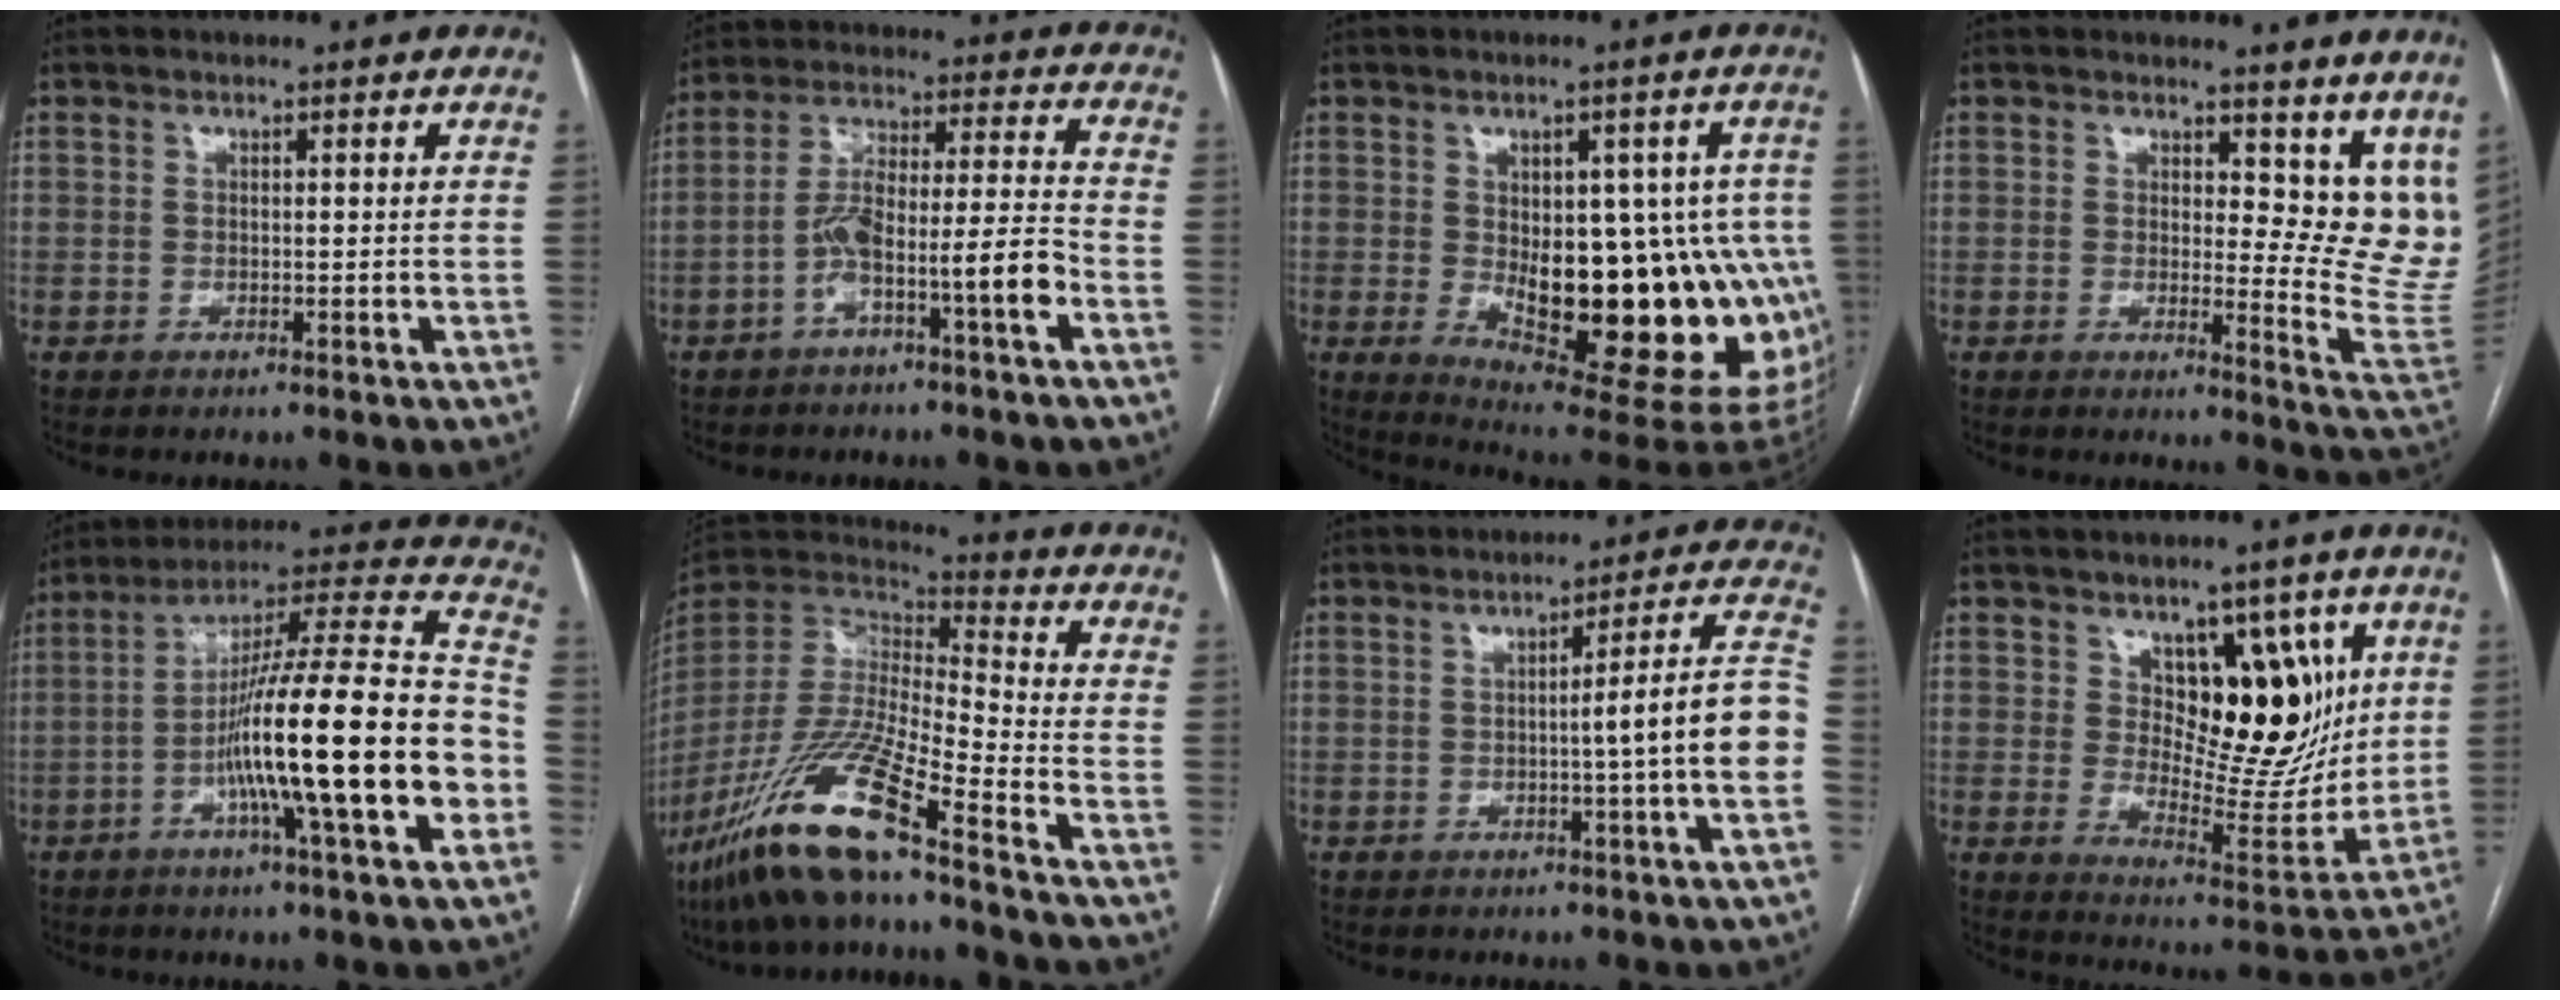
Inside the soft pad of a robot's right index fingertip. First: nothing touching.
{"total": 10.8, "force": [-4.9, 0.5, 9.6], "torque": [-0.170, 0.031, -0.085]}
{"total": 22.1, "force": [-3.3, 9.5, 19.7], "torque": [-0.195, 0.013, -0.017]}
{"total": 12.0, "force": [9.4, 4.9, 5.6], "torque": [-0.040, -0.033, 0.089]}
{"total": 24.6, "force": [-6.6, 0.7, 23.7], "torque": [-0.340, 0.002, -0.117]}
{"total": 18.8, "force": [-12.9, 0.9, 13.7], "torque": [-0.300, -0.040, -0.247]}
{"total": 10.2, "force": [-1.8, -1.2, 9.9], "torque": [-0.127, 0.018, -0.029]}
{"total": 13.8, "force": [5.2, 7.2, 10.6], "torque": [-0.135, 0.001, 0.097]}